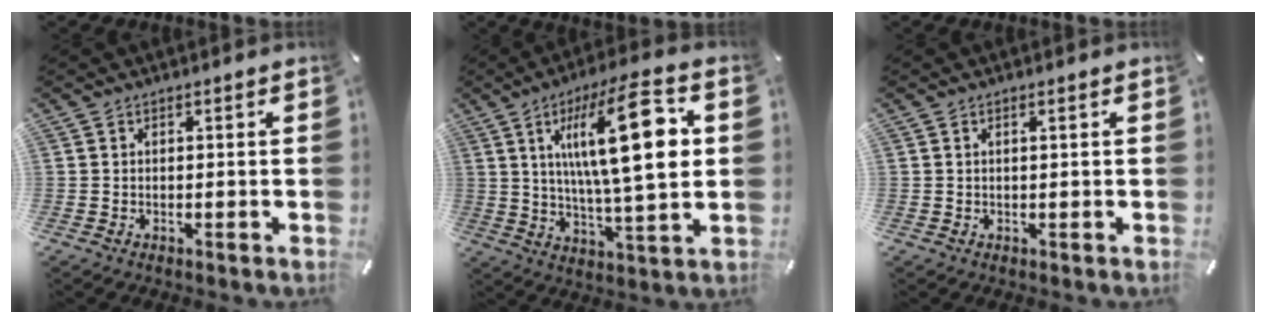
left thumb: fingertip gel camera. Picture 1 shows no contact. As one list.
[{"total": 21.7, "force": [5.8, 5.7, 20.1], "torque": [-0.348, -0.011, 0.073]}, {"total": 1.2, "force": [0.2, 0.1, 1.2], "torque": [-0.022, -0.002, 0.002]}]